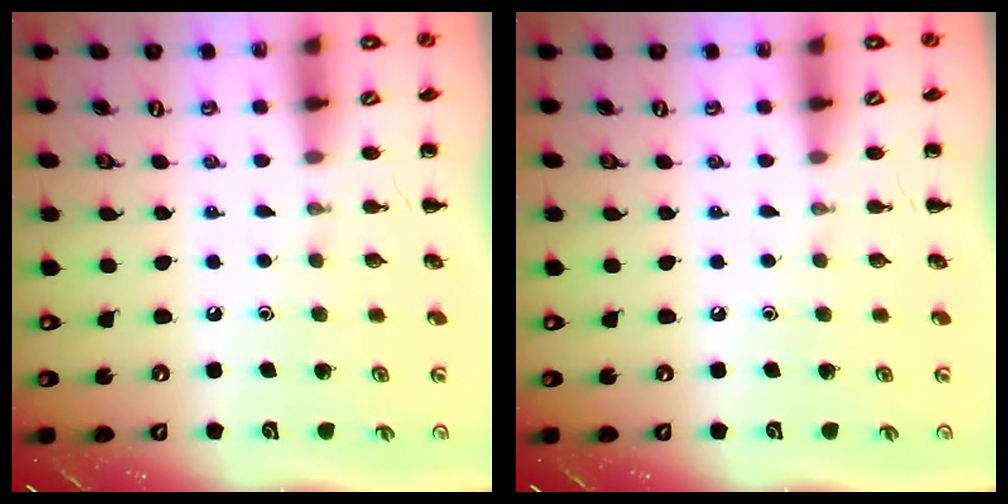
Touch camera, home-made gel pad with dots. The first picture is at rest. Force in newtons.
{"total": 0.0}